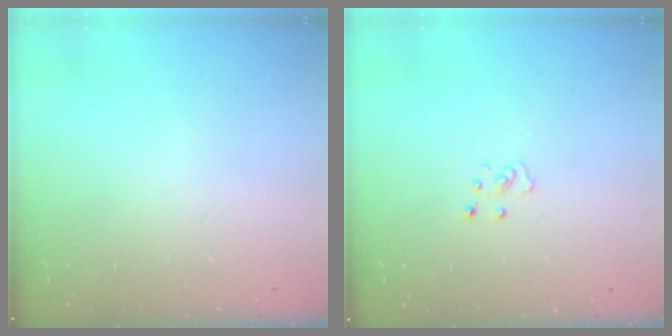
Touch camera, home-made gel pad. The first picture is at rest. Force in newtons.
{"total": 2.8, "press": 2.8, "slide": 0.2}